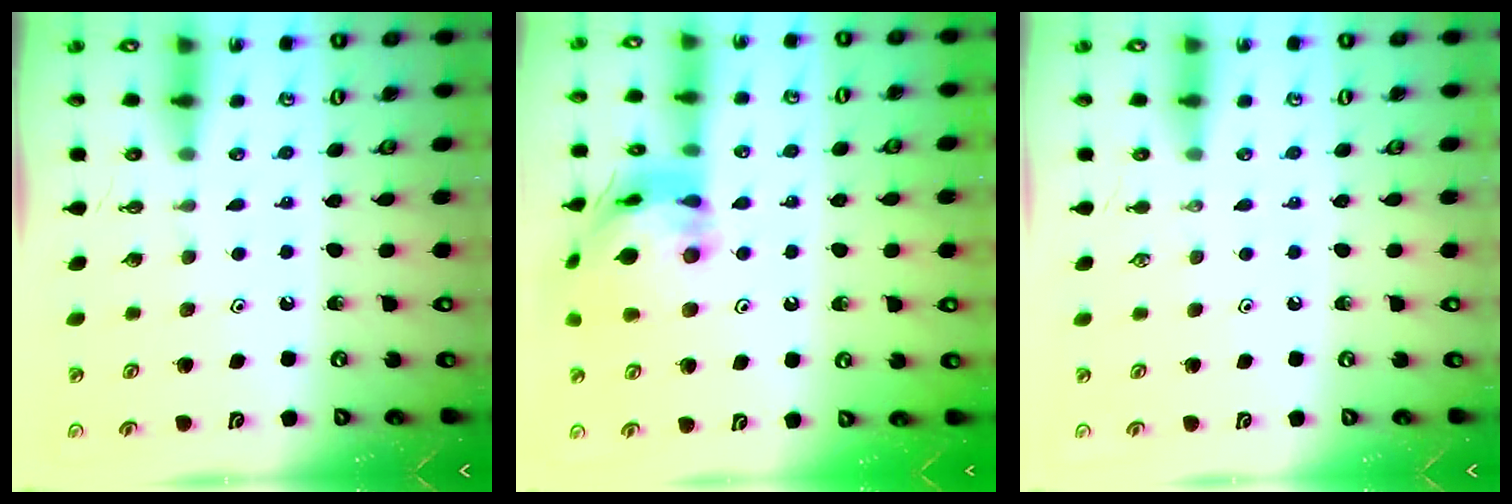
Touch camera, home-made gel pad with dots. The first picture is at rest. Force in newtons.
{"total": 18.2, "press": 18.1, "slide": 1.9}
{"total": 0.0}